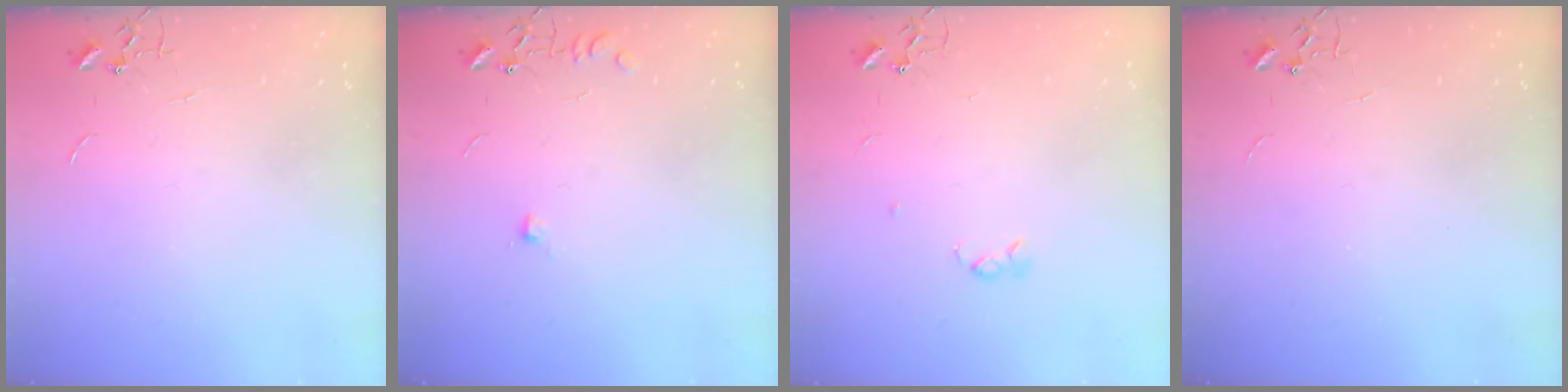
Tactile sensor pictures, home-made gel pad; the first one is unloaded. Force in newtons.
{"total": 6.5, "press": 6.5, "slide": 0.7}
{"total": 3.2, "press": 3.1, "slide": 0.6}
{"total": 0.0}